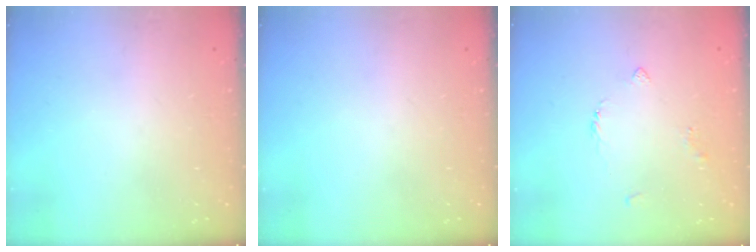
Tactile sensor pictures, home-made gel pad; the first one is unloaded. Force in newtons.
{"total": 0.0}
{"total": 3.1, "press": 3.1, "slide": 0.5}